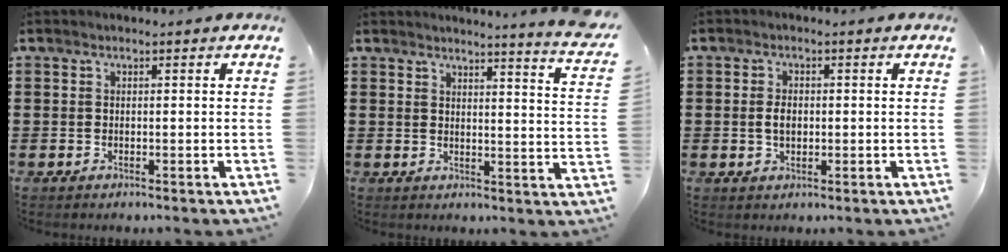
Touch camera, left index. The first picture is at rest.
{"total": 3.8, "force": [3.4, -1.2, 1.2], "torque": [-0.022, -0.035, 0.052]}
{"total": 2.6, "force": [0.0, 1.5, 2.1], "torque": [-0.043, 0.006, -0.001]}